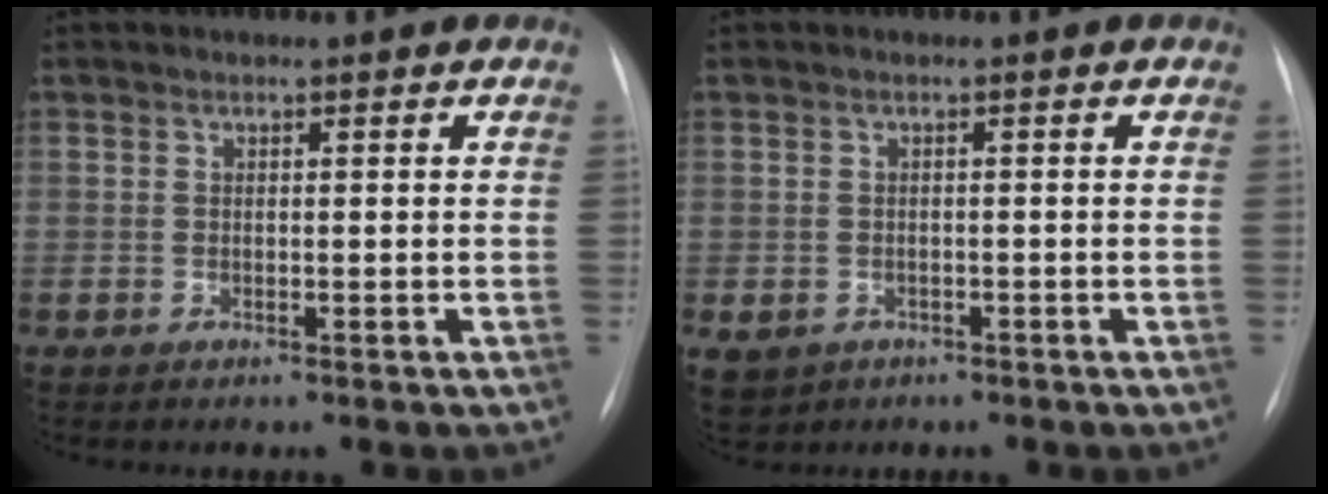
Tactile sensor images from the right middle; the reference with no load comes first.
{"total": 5.0, "force": [-2.5, 4.2, 1.3], "torque": [-0.028, 0.002, -0.032]}